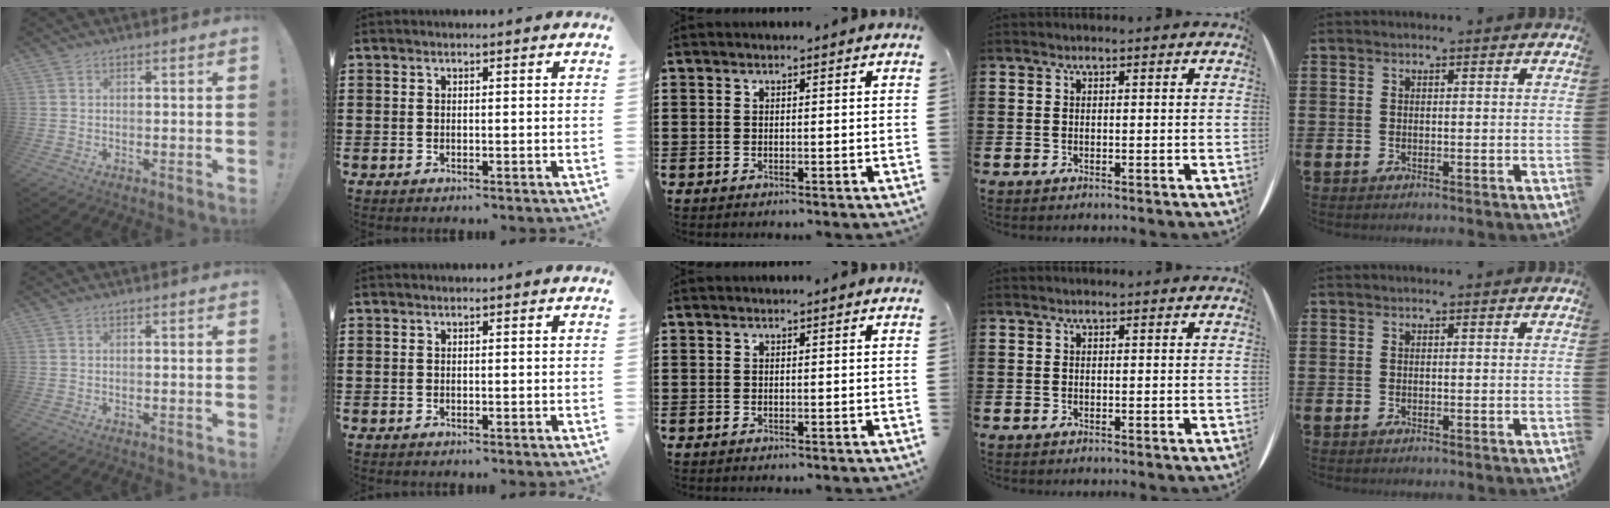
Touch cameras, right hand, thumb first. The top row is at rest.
{}